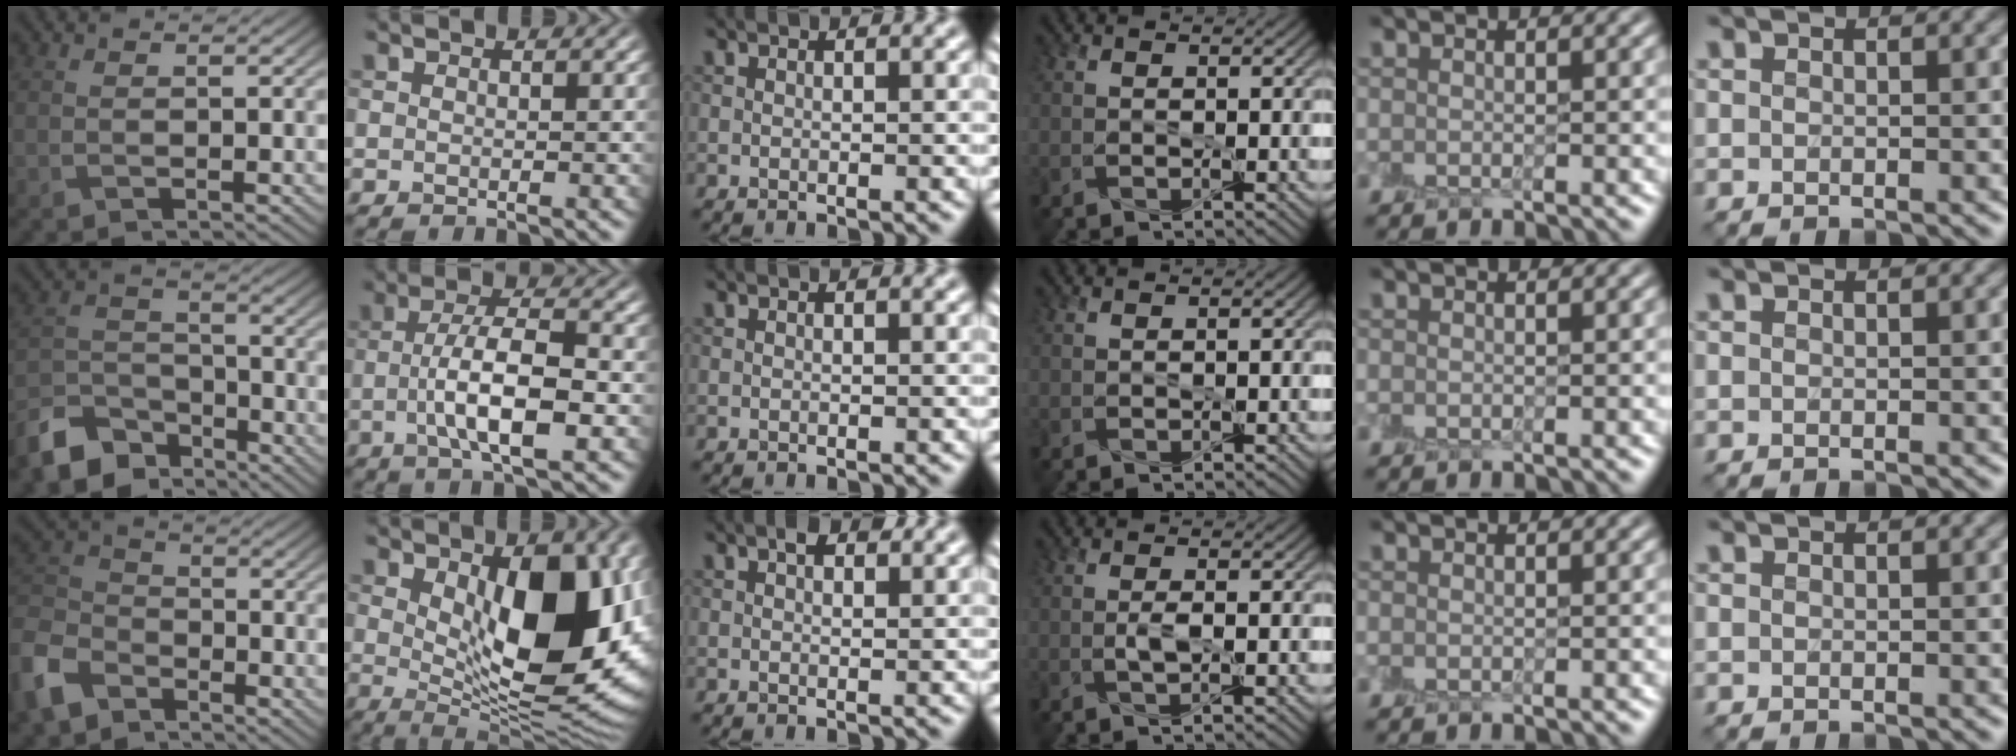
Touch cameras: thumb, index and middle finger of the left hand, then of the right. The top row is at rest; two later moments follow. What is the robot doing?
{"motion": "peel", "object": "lint roller sheet"}